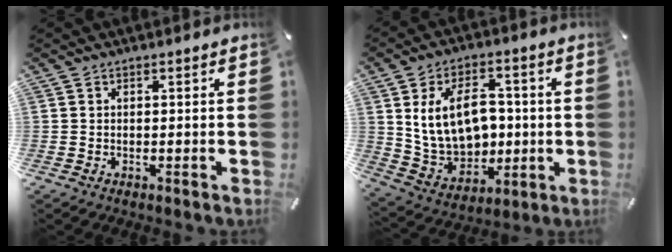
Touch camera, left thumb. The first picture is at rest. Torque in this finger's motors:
{"motor_torque": [0.90, 2.27, 1.53, -1.09, 0.21]}